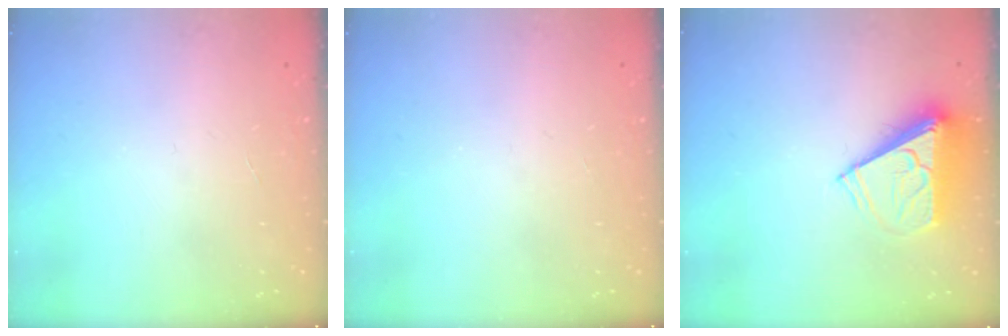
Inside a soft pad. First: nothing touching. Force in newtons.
{"total": 0.0}
{"total": 7.7, "press": 7.7, "slide": 0.5}